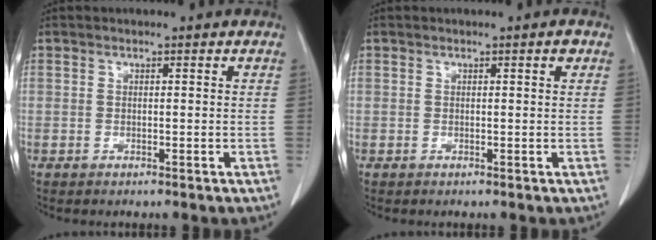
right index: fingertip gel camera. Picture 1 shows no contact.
{"total": 1.3, "force": [0.7, 0.1, 1.1], "torque": [-0.018, -0.003, 0.009]}